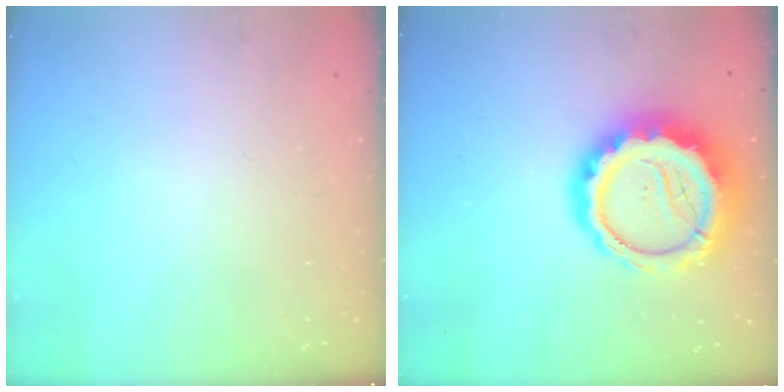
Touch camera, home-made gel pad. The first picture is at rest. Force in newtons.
{"total": 15.9, "press": 15.5, "slide": 3.4}